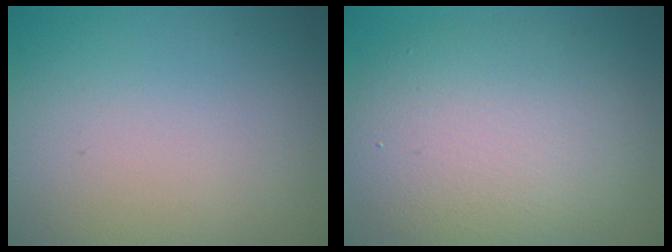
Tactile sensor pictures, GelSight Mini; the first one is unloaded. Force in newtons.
{"total": 7.9, "press": 7.9, "slide": 0.4}